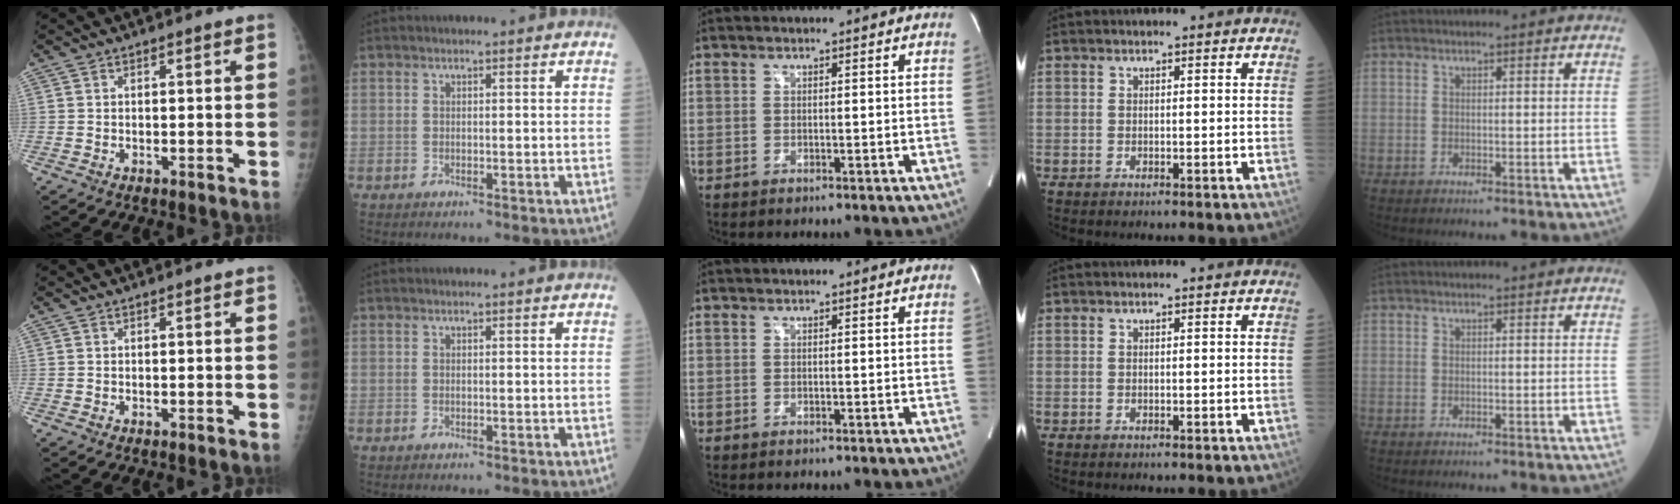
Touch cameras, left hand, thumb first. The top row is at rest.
{}